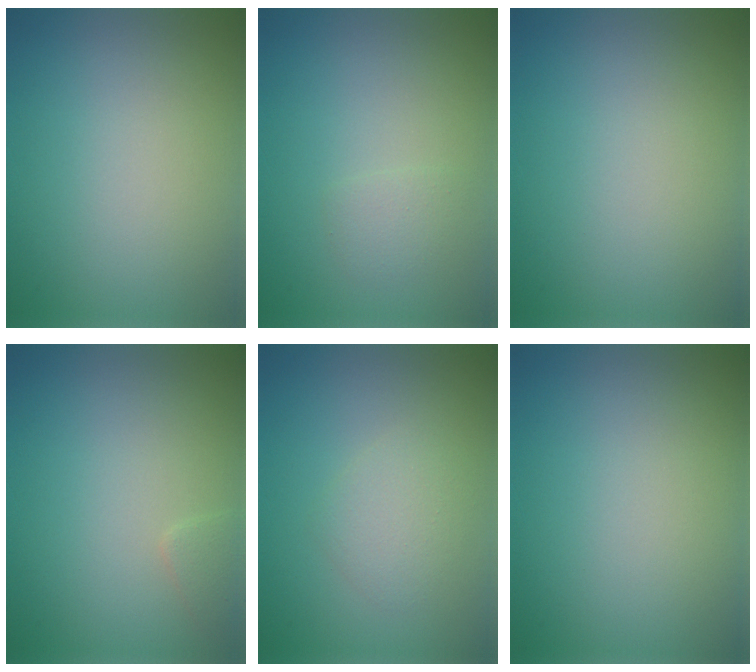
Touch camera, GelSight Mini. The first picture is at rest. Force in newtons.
{"total": 1.2, "press": 1.2, "slide": 0.1}
{"total": 0.0}
{"total": 0.9, "press": 0.9, "slide": 0.1}
{"total": 2.1, "press": 2.1, "slide": 0.0}
{"total": 0.0}